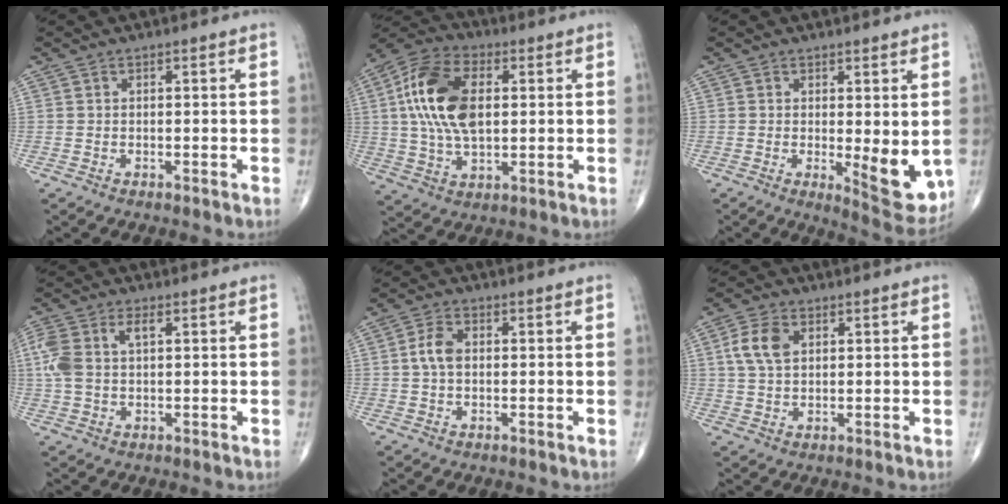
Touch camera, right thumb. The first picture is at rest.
{"total": 16.3, "force": [2.5, 9.2, 13.2], "torque": [-0.257, 0.012, 0.042]}
{"total": 8.3, "force": [-0.3, 2.8, 7.8], "torque": [-0.094, -0.022, 0.005]}
{"total": 8.5, "force": [1.8, 4.8, 6.7], "torque": [-0.175, 0.024, 0.037]}
{"total": 4.1, "force": [0.2, 2.5, 3.2], "torque": [-0.069, 0.009, -0.002]}
{"total": 6.4, "force": [1.8, 4.1, 4.6], "torque": [-0.092, 0.002, 0.033]}